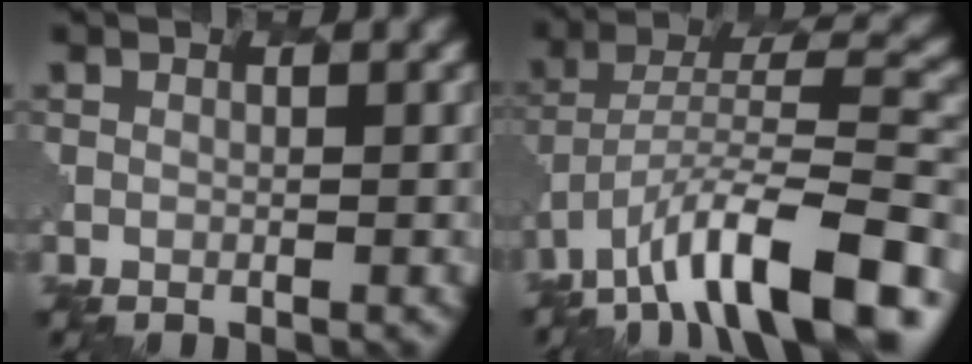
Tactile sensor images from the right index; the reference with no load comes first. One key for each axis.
{"total": 12.9, "fx": -8.1, "fy": 4.0, "fz": 9.2, "tx": -0.145, "ty": 0.018, "tz": -0.138}